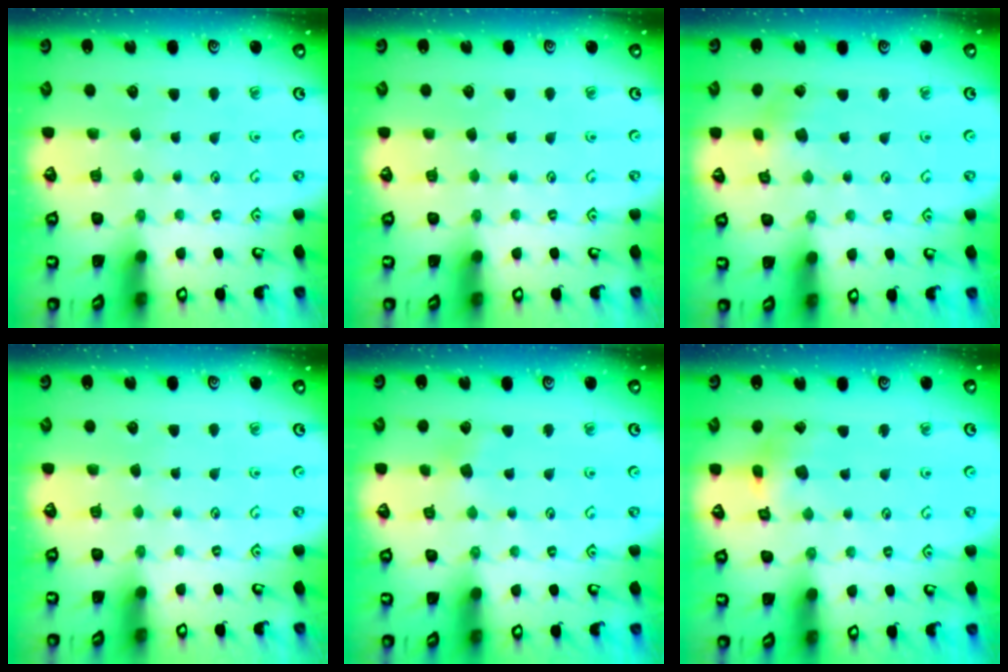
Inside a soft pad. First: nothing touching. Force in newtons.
{"total": 0.0}
{"total": 3.0, "press": 3.0, "slide": 0.4}
{"total": 0.0}
{"total": 4.4, "press": 4.4, "slide": 0.3}
{"total": 5.7, "press": 5.7, "slide": 0.6}